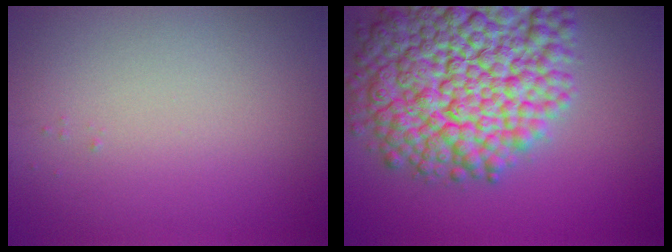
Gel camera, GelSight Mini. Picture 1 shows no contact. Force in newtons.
{"total": 15.2, "press": 15.2, "slide": 0.6}